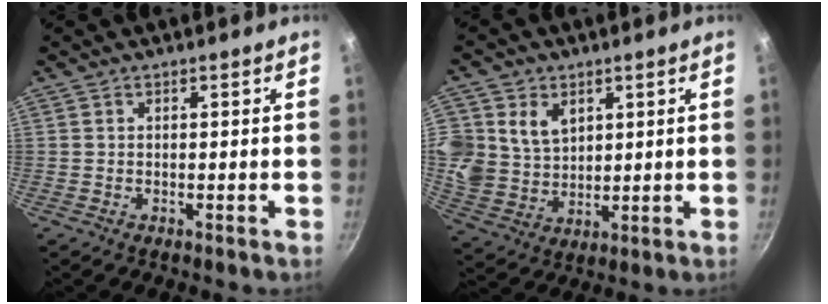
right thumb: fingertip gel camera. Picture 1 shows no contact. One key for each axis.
{"total": 12.9, "fx": 4.3, "fy": 10.6, "fz": 6.0, "tx": -0.118, "ty": -0.013, "tz": 0.093}